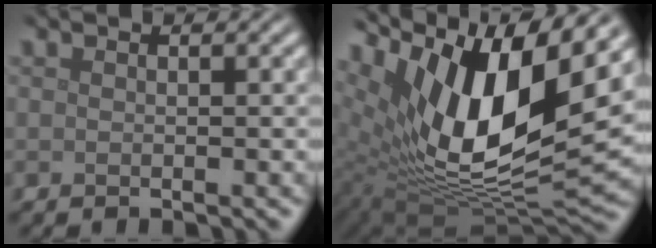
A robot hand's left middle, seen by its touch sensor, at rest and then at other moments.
{"total": 14.8, "force": [6.0, 6.3, 11.9], "torque": [-0.219, 0.002, 0.107]}